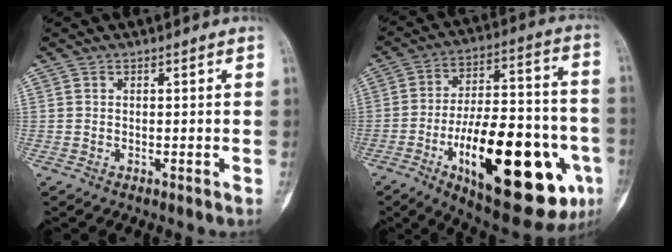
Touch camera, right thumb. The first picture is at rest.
{"total": 30.9, "force": [-10.5, 11.7, 26.6], "torque": [-0.373, 0.023, -0.144]}